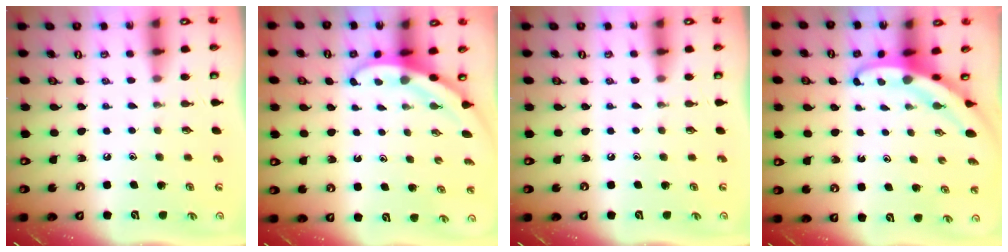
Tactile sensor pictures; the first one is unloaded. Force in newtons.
{"total": 3.3, "press": 3.3, "slide": 0.2}
{"total": 0.0}
{"total": 5.4, "press": 5.4, "slide": 0.3}